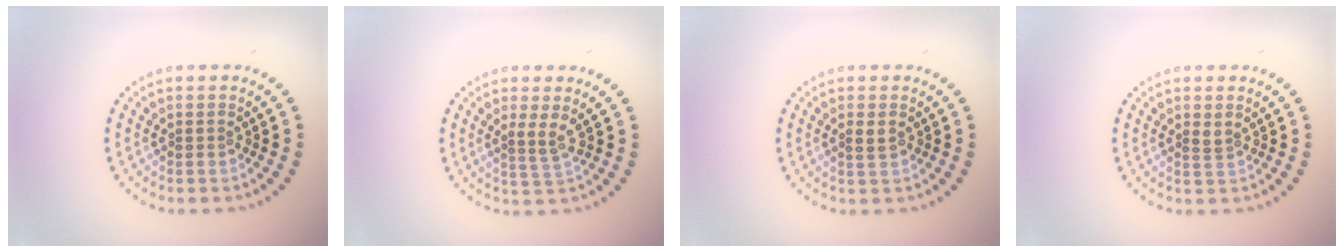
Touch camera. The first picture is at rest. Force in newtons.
{"total": 1.6, "press": 1.1, "slide": 1.2}
{"total": 1.0, "press": 1.0, "slide": 0.3}
{"total": 0.9, "press": 0.6, "slide": 0.6}